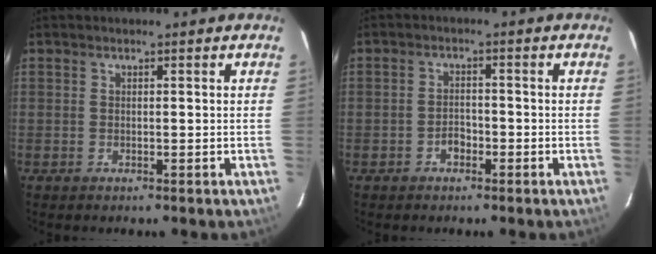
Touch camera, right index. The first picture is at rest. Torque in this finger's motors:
{"motor_torque": [0.84, 0.06, 0.05, 0.01]}